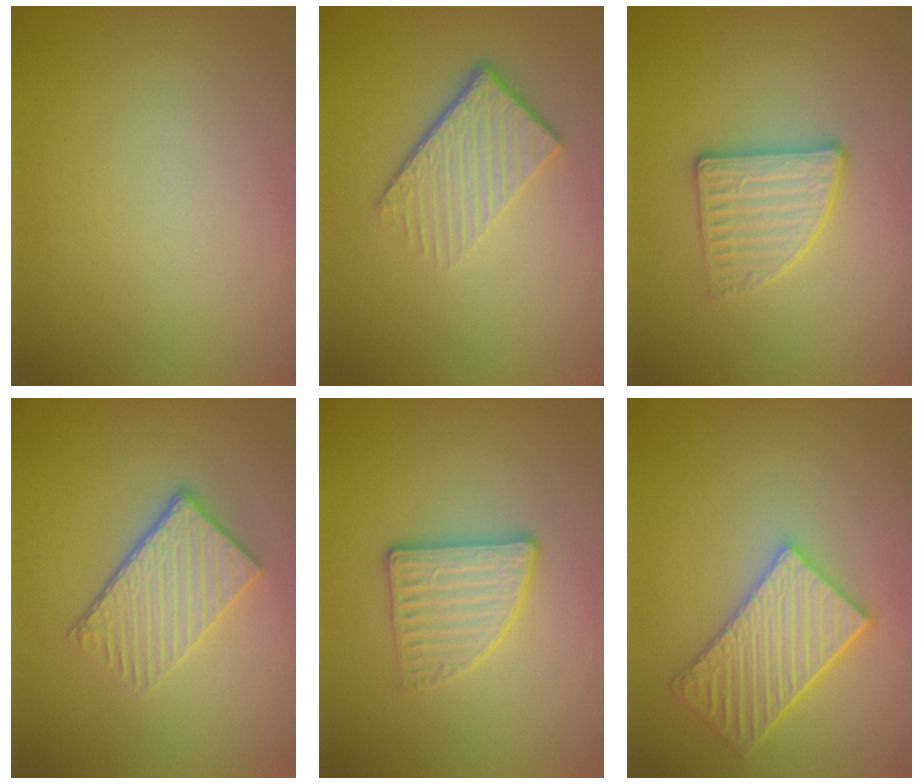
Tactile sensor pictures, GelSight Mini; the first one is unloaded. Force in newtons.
{"total": 4.1, "press": 2.7, "slide": 3.2}
{"total": 2.8, "press": 2.7, "slide": 0.7}
{"total": 3.8, "press": 3.2, "slide": 2.0}
{"total": 2.8, "press": 2.7, "slide": 0.7}
{"total": 5.2, "press": 4.6, "slide": 2.4}